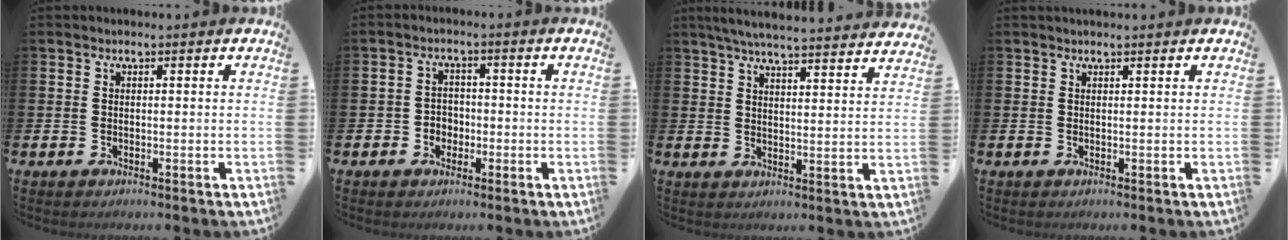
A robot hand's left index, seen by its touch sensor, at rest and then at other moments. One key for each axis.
{"total": 2.5, "fx": -1.0, "fy": 2.2, "fz": 0.6, "tx": -0.014, "ty": 0.006, "tz": -0.026}
{"total": 5.8, "fx": 5.6, "fy": 0.0, "fz": 1.4, "tx": -0.041, "ty": -0.033, "tz": 0.099}
{"total": 0.6, "fx": 0.6, "fy": 0.0, "fz": 0.1, "tx": -0.001, "ty": -0.001, "tz": 0.012}